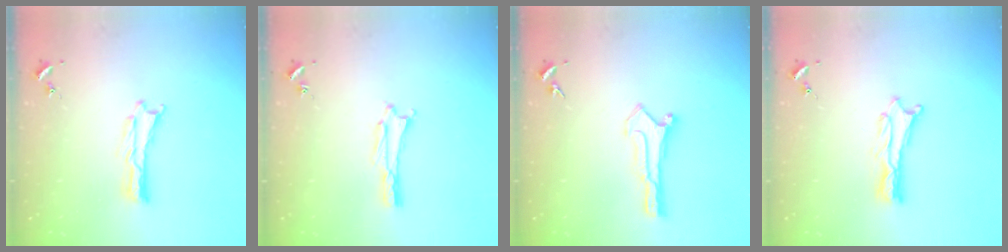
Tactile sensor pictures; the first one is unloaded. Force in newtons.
{"total": 1.6, "press": 1.6, "slide": 0.2}
{"total": 0.6, "press": 0.6, "slide": 0.0}
{"total": 1.2, "press": 1.2, "slide": 0.2}